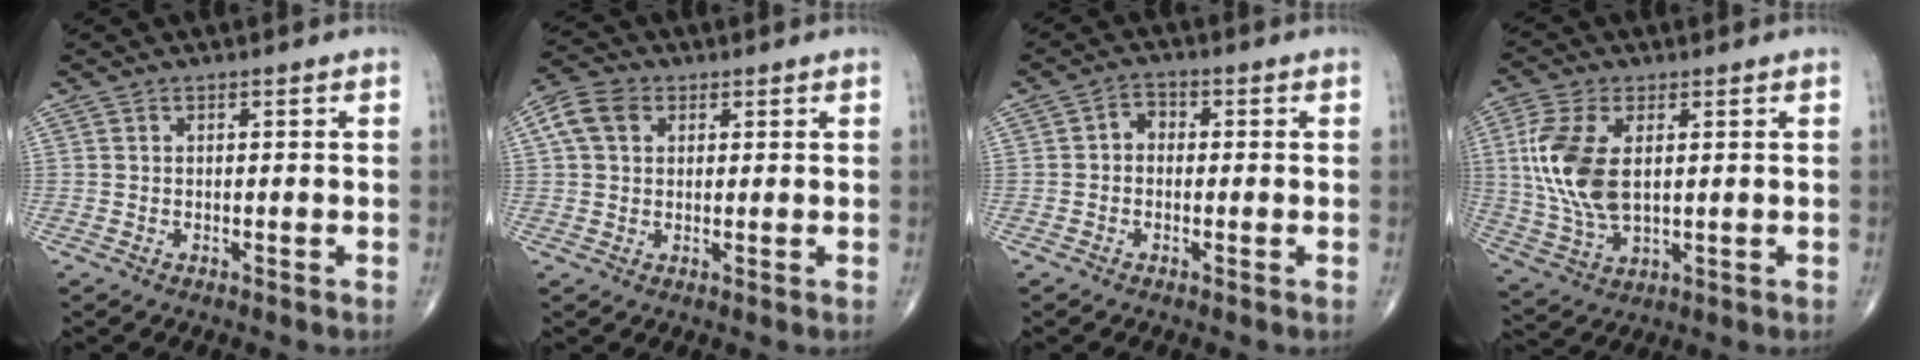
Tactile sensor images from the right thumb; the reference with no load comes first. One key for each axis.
{"total": 6.6, "fx": 2.1, "fy": 4.8, "fz": 4.0, "tx": -0.076, "ty": 0.015, "tz": 0.033}
{"total": 2.9, "fx": -0.2, "fy": 2.3, "fz": 1.8, "tx": -0.013, "ty": 0.015, "tz": -0.015}
{"total": 13.3, "fx": 2.1, "fy": 7.2, "fz": 11.0, "tx": -0.242, "ty": -0.008, "tz": 0.046}